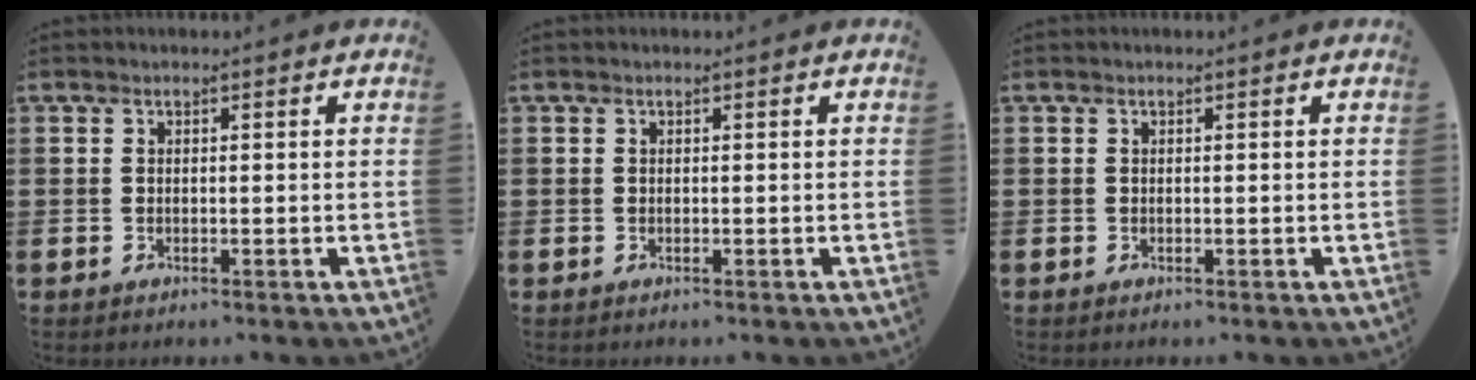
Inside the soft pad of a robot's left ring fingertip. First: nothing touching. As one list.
[{"total": 0.0}, {"total": 0.0}]